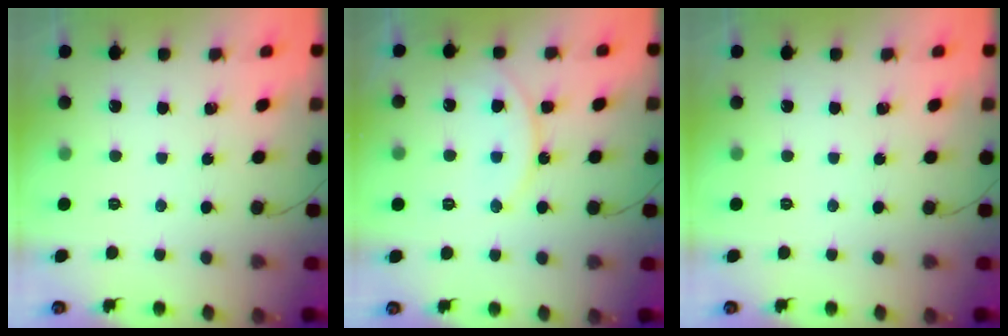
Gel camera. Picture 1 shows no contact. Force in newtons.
{"total": 12.7, "press": 12.6, "slide": 1.2}
{"total": 0.0}